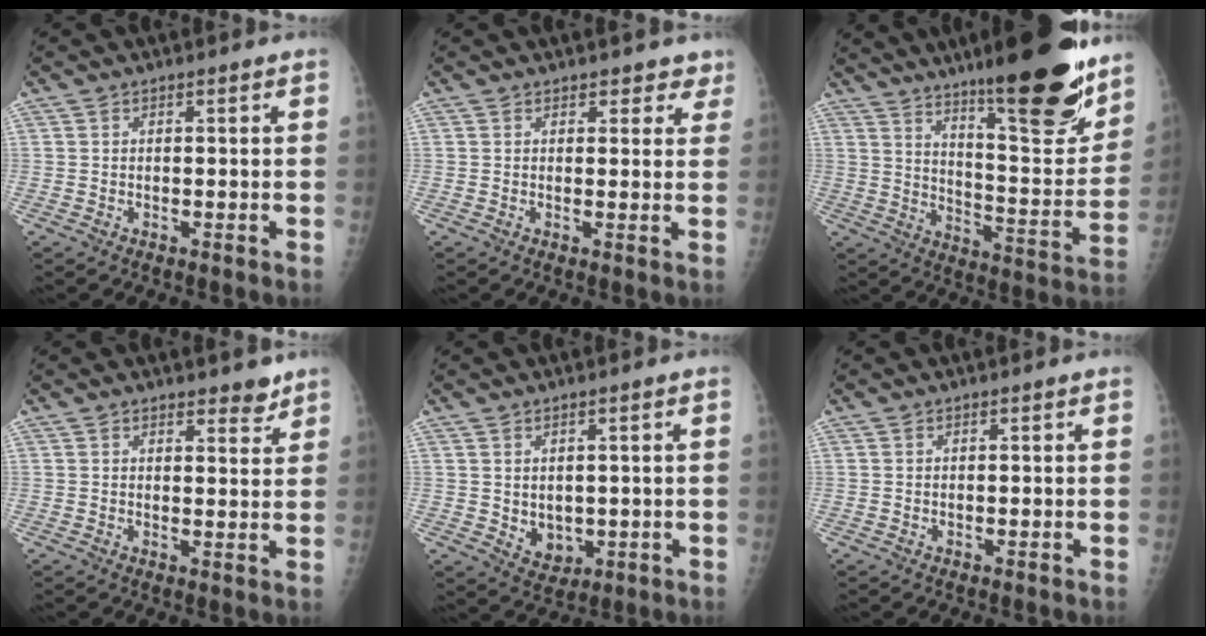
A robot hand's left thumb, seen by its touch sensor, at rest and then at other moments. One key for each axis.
{"total": 3.7, "fx": 3.0, "fy": 2.0, "fz": 0.9, "tx": 0.029, "ty": -0.013, "tz": 0.029}
{"total": 23.2, "fx": 16.3, "fy": 4.4, "fz": 16.0, "tx": -0.208, "ty": -0.097, "tz": 0.257}
{"total": 3.7, "fx": 3.1, "fy": 1.4, "fz": 1.6, "tx": -0.004, "ty": -0.021, "tz": 0.043}
{"total": 4.5, "fx": 0.3, "fy": 3.5, "fz": 2.8, "tx": -0.028, "ty": -0.014, "tz": 0.024}
{"total": 0.0}